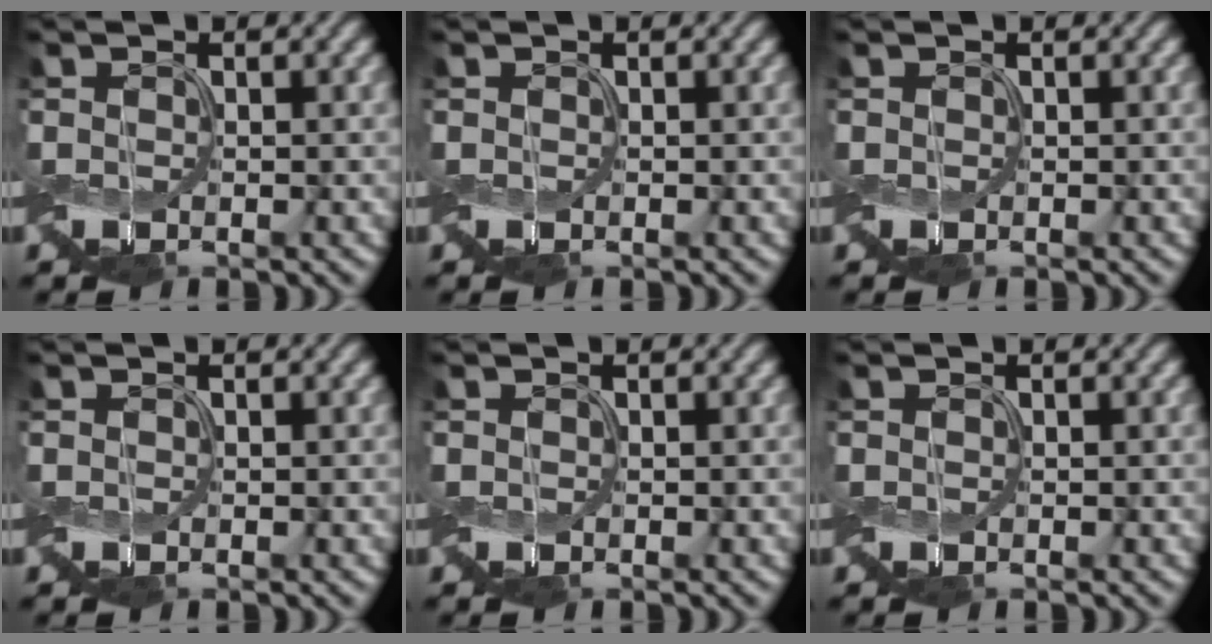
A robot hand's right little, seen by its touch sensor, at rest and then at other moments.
{"total": 0.0}
{"total": 0.0}
{"total": 0.0}
{"total": 0.0}
{"total": 0.0}